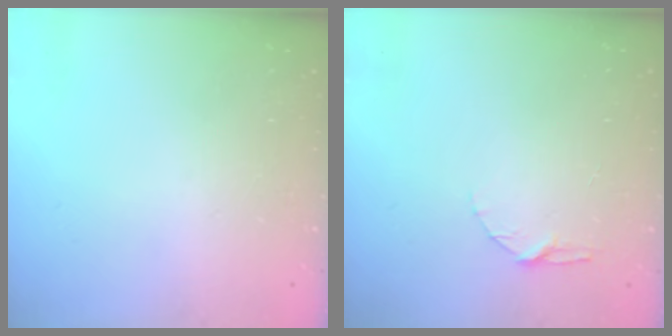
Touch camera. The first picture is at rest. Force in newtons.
{"total": 5.2, "press": 5.2, "slide": 0.6}